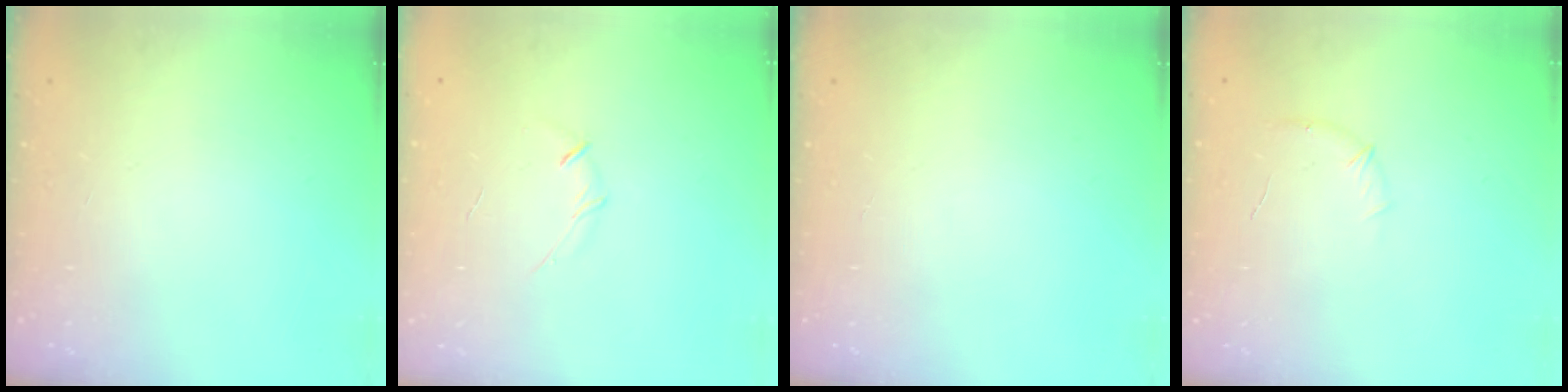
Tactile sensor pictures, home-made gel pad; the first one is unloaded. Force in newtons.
{"total": 3.5, "press": 3.3, "slide": 1.0}
{"total": 0.0}
{"total": 5.5, "press": 5.3, "slide": 1.5}